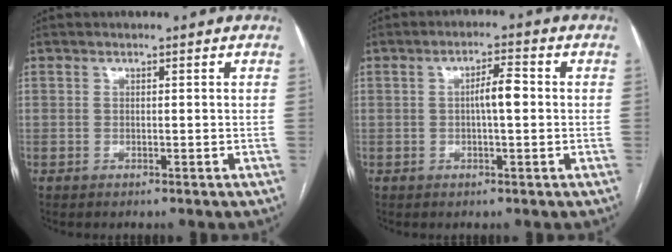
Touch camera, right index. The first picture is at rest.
{"total": 3.9, "force": [0.0, 0.6, 3.8], "torque": [-0.065, 0.008, -0.001]}